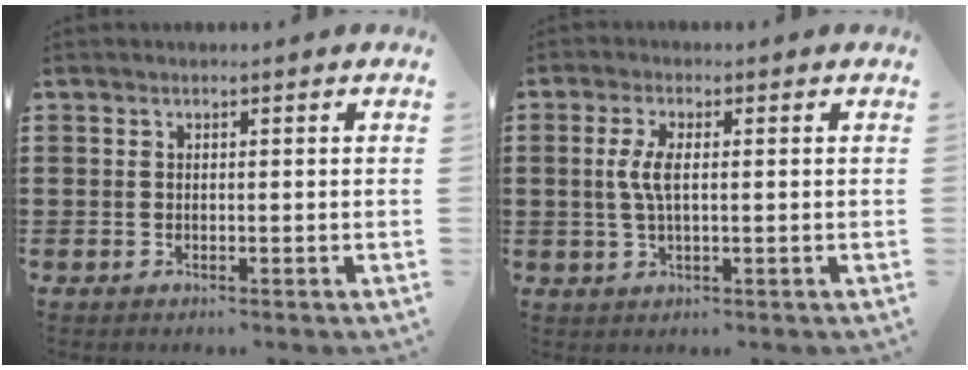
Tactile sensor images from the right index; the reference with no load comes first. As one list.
[{"total": 4.1, "force": [0.3, 1.4, 3.8], "torque": [-0.095, -0.003, -0.004]}]